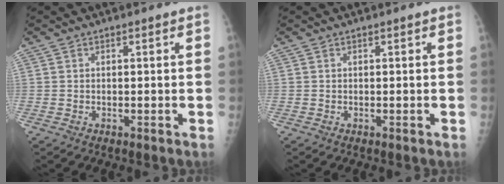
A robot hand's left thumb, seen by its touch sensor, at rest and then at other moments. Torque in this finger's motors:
{"motor_torque": [0.00, 0.00, -0.04, -0.05, 0.00]}